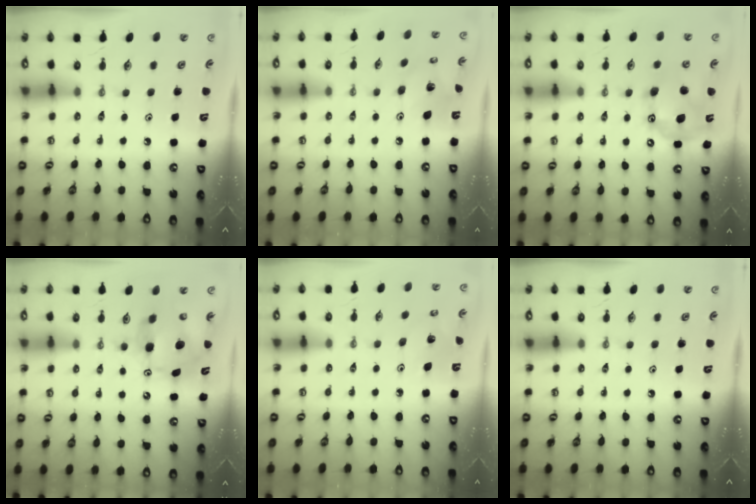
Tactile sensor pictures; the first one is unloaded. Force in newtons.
{"total": 9.8, "press": 9.8, "slide": 0.3}
{"total": 14.9, "press": 14.9, "slide": 0.3}
{"total": 11.6, "press": 11.5, "slide": 1.1}
{"total": 2.4, "press": 2.4, "slide": 0.1}
{"total": 0.0}